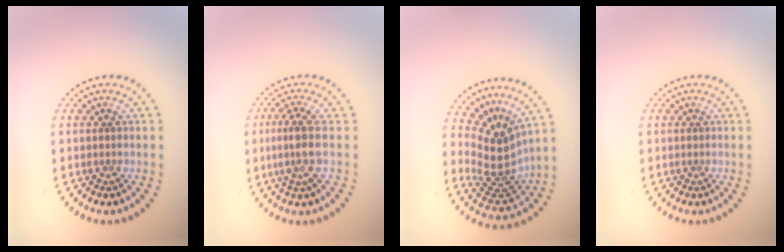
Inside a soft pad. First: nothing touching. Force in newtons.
{"total": 3.0, "press": 2.4, "slide": 1.8}
{"total": 4.0, "press": 2.8, "slide": 2.8}
{"total": 0.0}